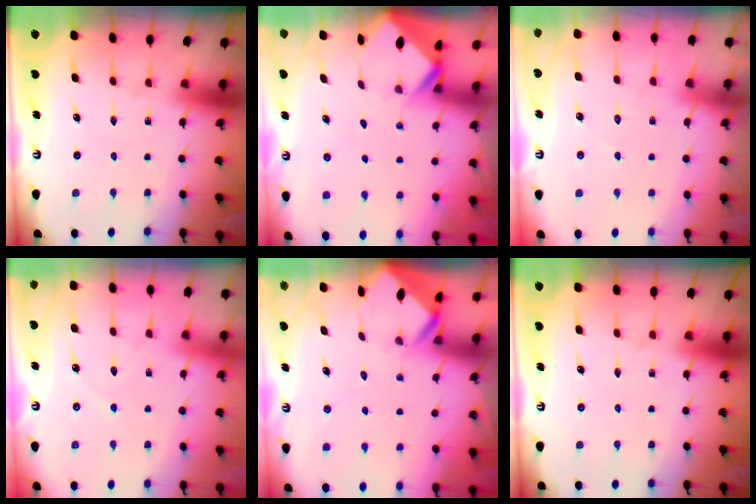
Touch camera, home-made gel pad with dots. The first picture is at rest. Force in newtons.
{"total": 2.7, "press": 2.7, "slide": 0.1}
{"total": 3.9, "press": 3.9, "slide": 0.5}
{"total": 2.6, "press": 2.6, "slide": 0.3}
{"total": 3.0, "press": 3.0, "slide": 0.2}
{"total": 0.0}